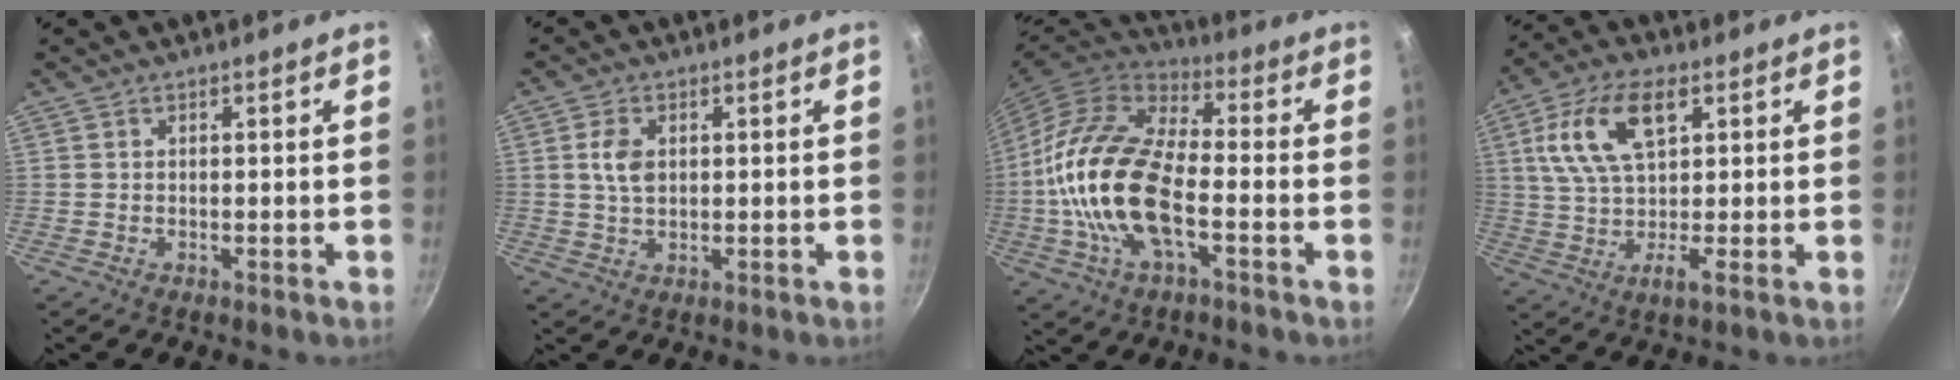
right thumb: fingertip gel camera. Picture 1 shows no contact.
{"total": 4.7, "force": [0.9, 3.0, 3.5], "torque": [-0.061, 0.000, 0.017]}
{"total": 19.8, "force": [-3.8, 9.4, 17.0], "torque": [-0.325, 0.029, -0.083]}
{"total": 13.3, "force": [4.3, 6.4, 10.8], "torque": [-0.193, 0.009, 0.066]}